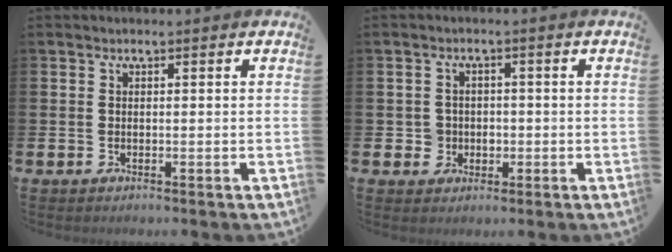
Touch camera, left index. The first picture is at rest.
{"total": 2.7, "force": [-0.4, 2.7, 0.3], "torque": [-0.003, 0.003, -0.017]}